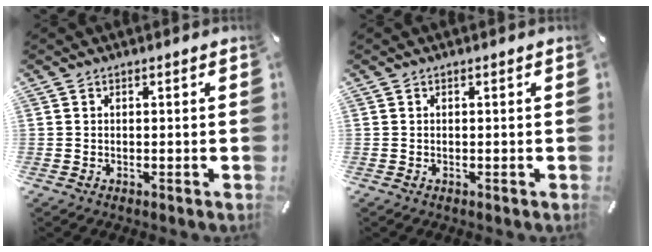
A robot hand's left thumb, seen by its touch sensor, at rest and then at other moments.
{"total": 0.0}